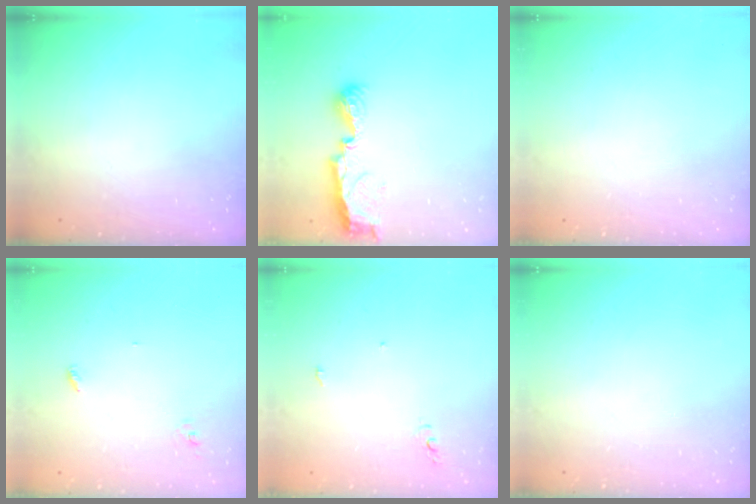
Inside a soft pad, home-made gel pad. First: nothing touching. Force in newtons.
{"total": 8.0, "press": 8.0, "slide": 0.1}
{"total": 0.0}
{"total": 2.8, "press": 2.8, "slide": 0.3}
{"total": 3.4, "press": 3.4, "slide": 0.0}
{"total": 0.0}